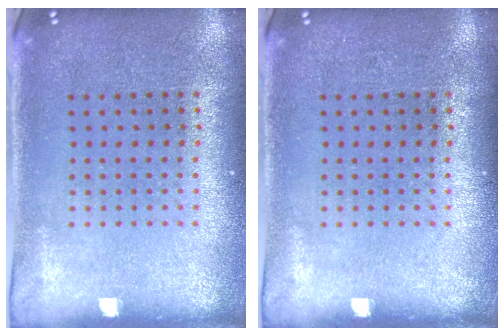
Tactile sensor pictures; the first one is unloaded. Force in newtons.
{"total": 0.0}